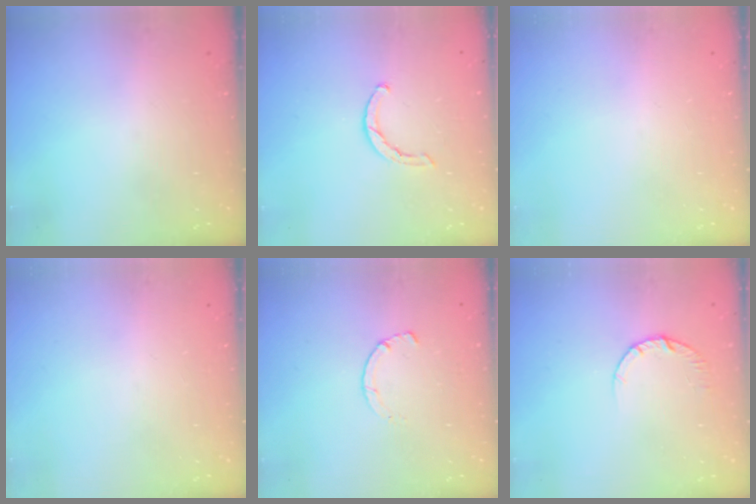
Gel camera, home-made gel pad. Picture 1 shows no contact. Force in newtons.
{"total": 1.9, "press": 1.9, "slide": 0.3}
{"total": 0.0}
{"total": 0.0}
{"total": 1.4, "press": 1.4, "slide": 0.3}
{"total": 4.5, "press": 4.5, "slide": 0.4}